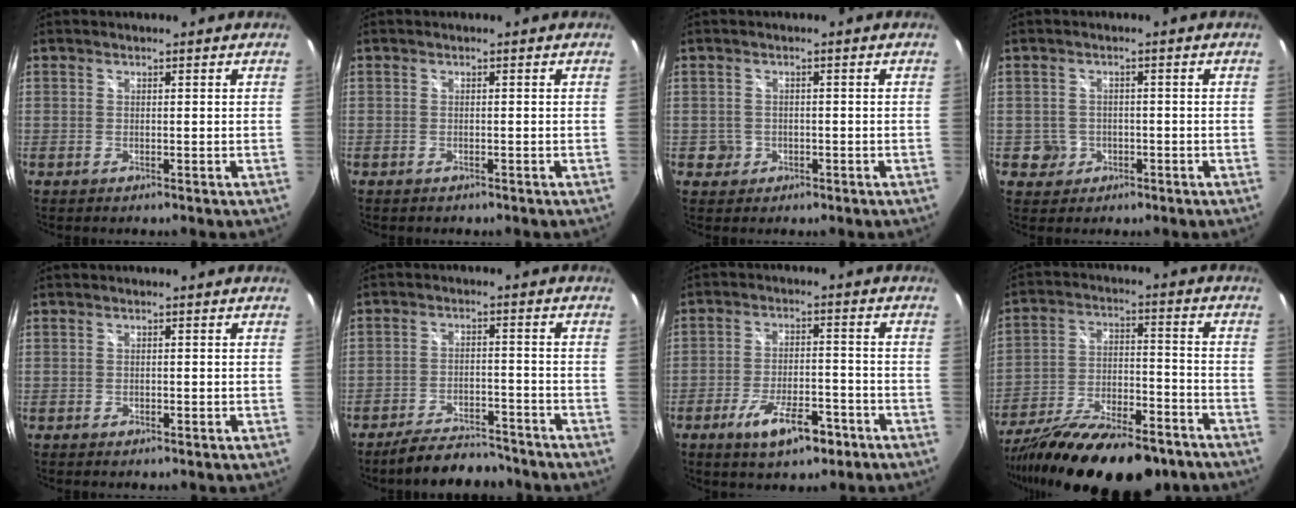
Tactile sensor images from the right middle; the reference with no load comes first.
{"total": 0.8, "force": [-0.6, 0.4, 0.2], "torque": [-0.006, 0.001, -0.009]}
{"total": 2.4, "force": [-0.7, 2.3, 0.2], "torque": [-0.007, 0.001, -0.009]}
{"total": 3.5, "force": [-1.1, 3.3, 0.3], "torque": [-0.013, 0.006, -0.013]}
{"total": 0.8, "force": [-0.4, 0.5, 0.5], "torque": [-0.007, -0.001, -0.008]}
{"total": 10.2, "force": [-9.1, 2.9, 3.7], "torque": [-0.089, 0.004, -0.131]}
{"total": 9.9, "force": [-5.8, 3.8, 7.1], "torque": [-0.140, -0.005, -0.089]}
{"total": 24.4, "force": [-18.4, 7.7, 14.1], "torque": [-0.253, -0.043, -0.282]}